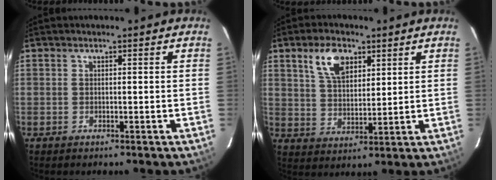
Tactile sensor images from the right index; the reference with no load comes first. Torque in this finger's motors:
{"motor_torque": [0.16, 0.13, 0.15, 0.08]}